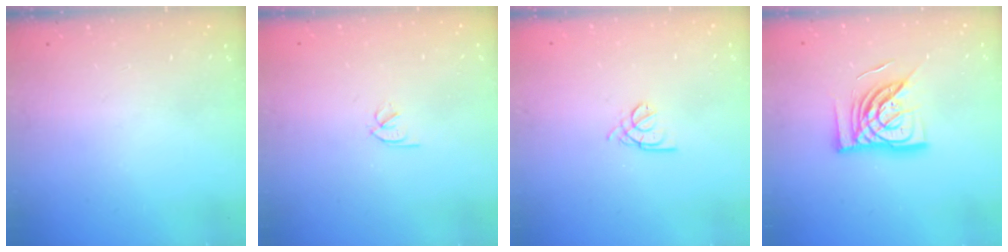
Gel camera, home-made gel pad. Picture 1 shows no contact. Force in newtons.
{"total": 1.8, "press": 1.7, "slide": 0.5}
{"total": 2.2, "press": 2.1, "slide": 0.5}
{"total": 15.0, "press": 15.0, "slide": 1.4}